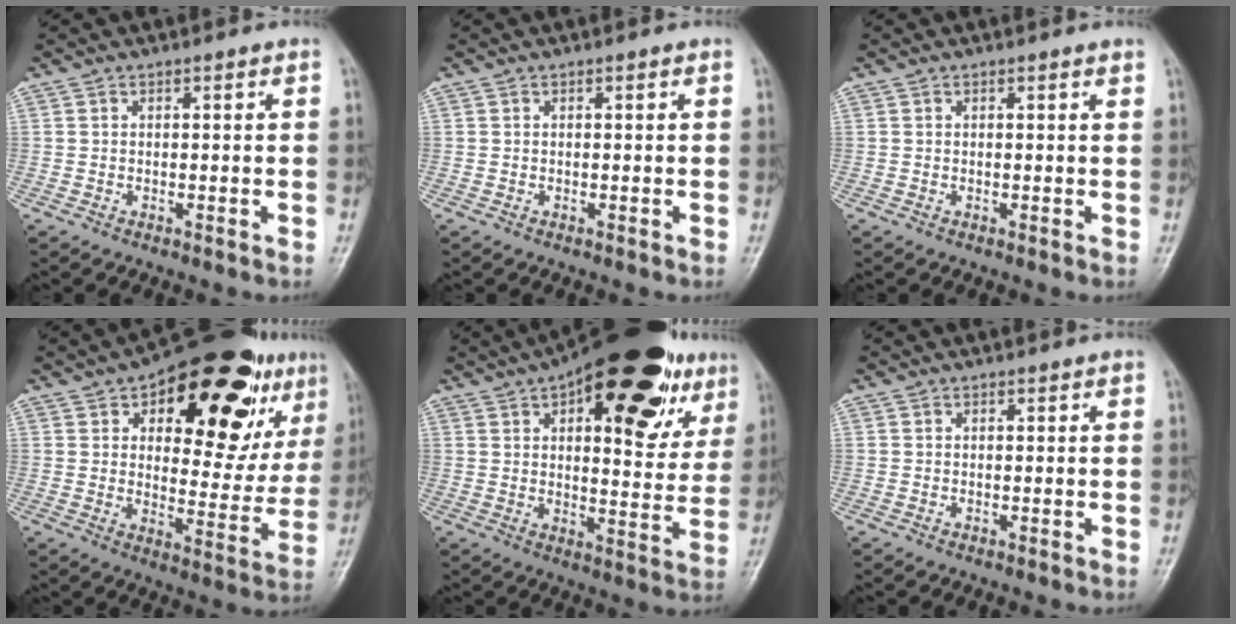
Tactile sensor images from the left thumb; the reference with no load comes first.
{"total": 0.0}
{"total": 0.6, "force": [0.5, -0.1, 0.3], "torque": [-0.006, 0.001, 0.007]}
{"total": 25.6, "force": [12.1, 11.7, 19.3], "torque": [-0.208, -0.014, 0.171]}
{"total": 25.5, "force": [13.1, 10.6, 19.2], "torque": [-0.224, -0.009, 0.183]}
{"total": 0.0}